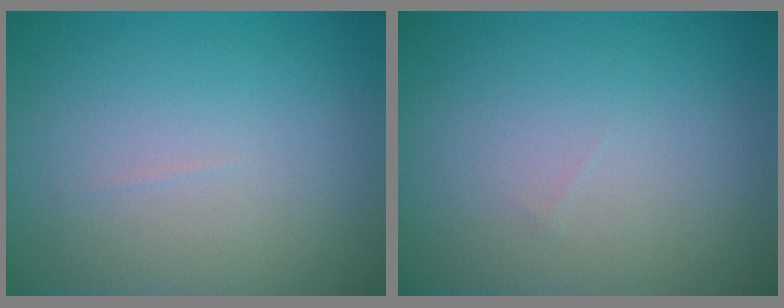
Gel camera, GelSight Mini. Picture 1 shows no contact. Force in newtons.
{"total": 0.0}